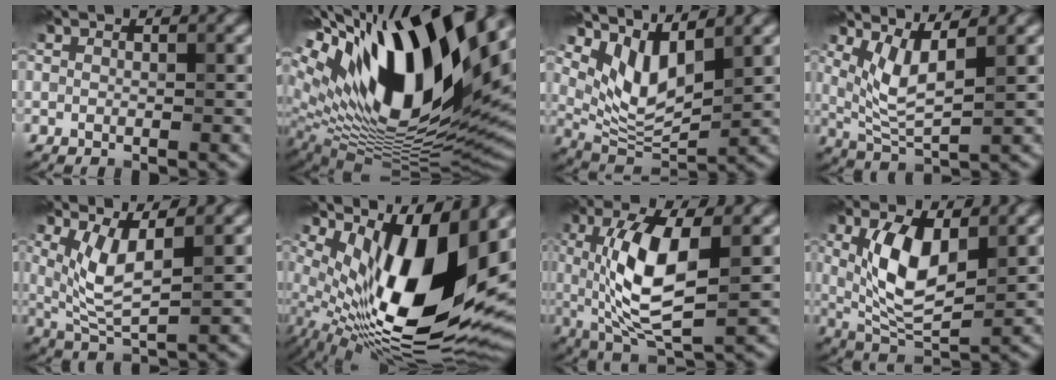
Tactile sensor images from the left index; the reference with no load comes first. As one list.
[{"total": 19.2, "force": [7.7, 7.8, 15.7], "torque": [-0.294, 0.009, 0.126]}, {"total": 5.9, "force": [3.2, 2.5, 4.2], "torque": [-0.087, -0.017, 0.069]}, {"total": 4.1, "force": [1.9, 1.1, 3.4], "torque": [-0.079, -0.008, 0.043]}, {"total": 4.1, "force": [1.6, 1.2, 3.6], "torque": [-0.082, -0.008, 0.037]}, {"total": 16.1, "force": [2.3, 6.2, 14.7], "torque": [-0.242, -0.013, 0.042]}, {"total": 8.4, "force": [0.9, 2.8, 7.9], "torque": [-0.158, -0.006, 0.020]}, {"total": 6.8, "force": [1.6, 3.0, 5.8], "torque": [-0.119, -0.004, 0.035]}]